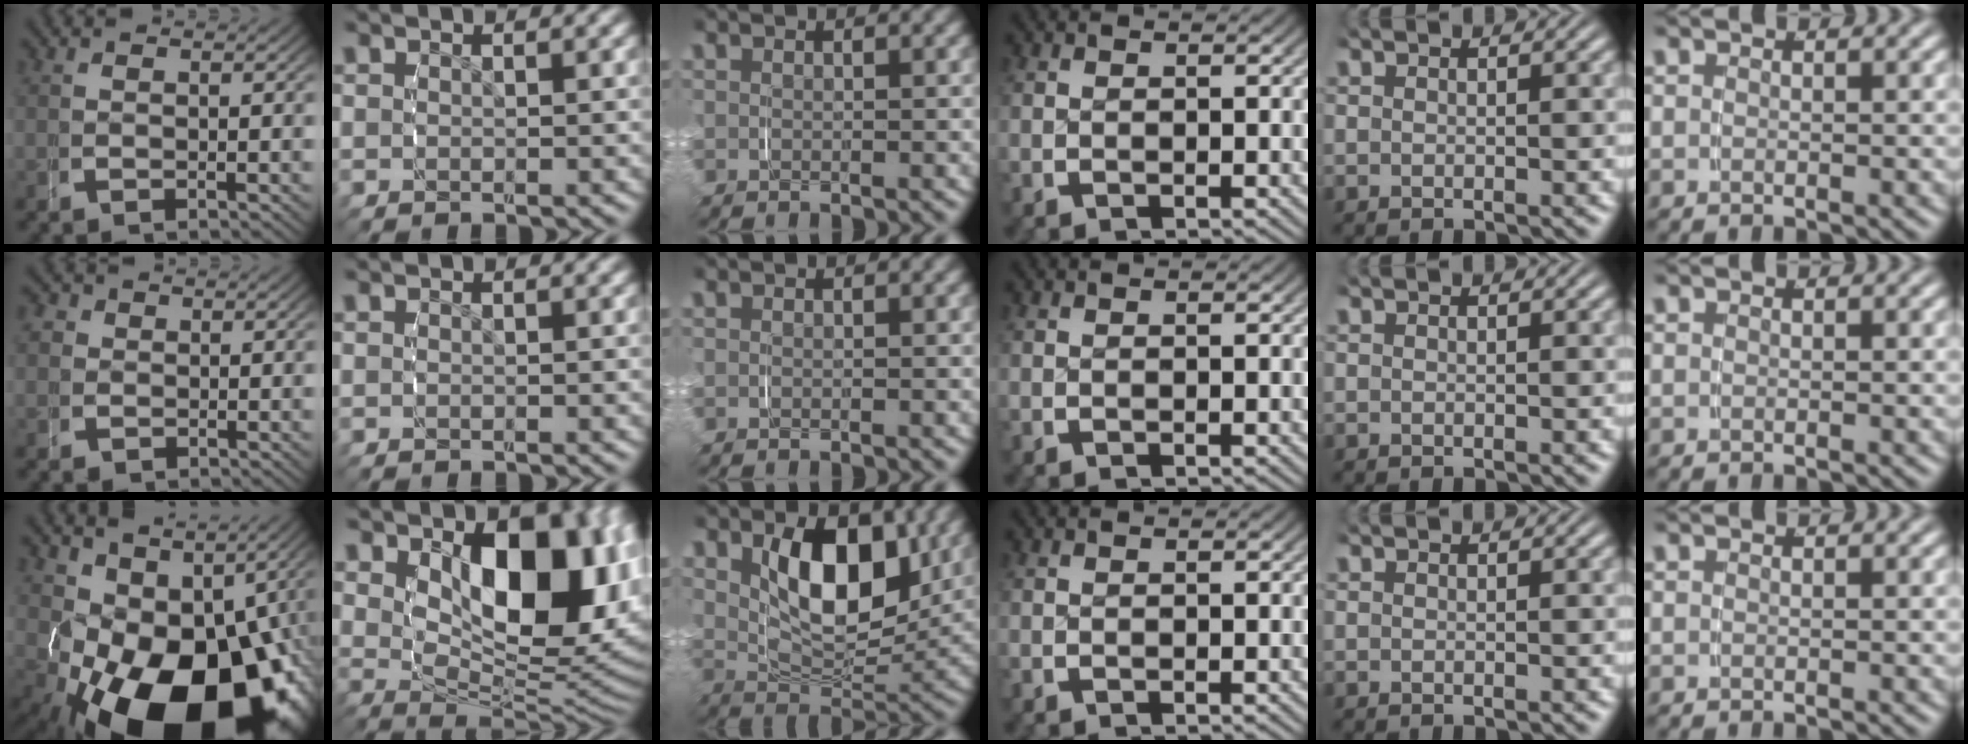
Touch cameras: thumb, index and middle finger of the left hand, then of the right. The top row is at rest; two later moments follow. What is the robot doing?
{"motion": "grasp_and_lifting", "object": "plastic wrap"}